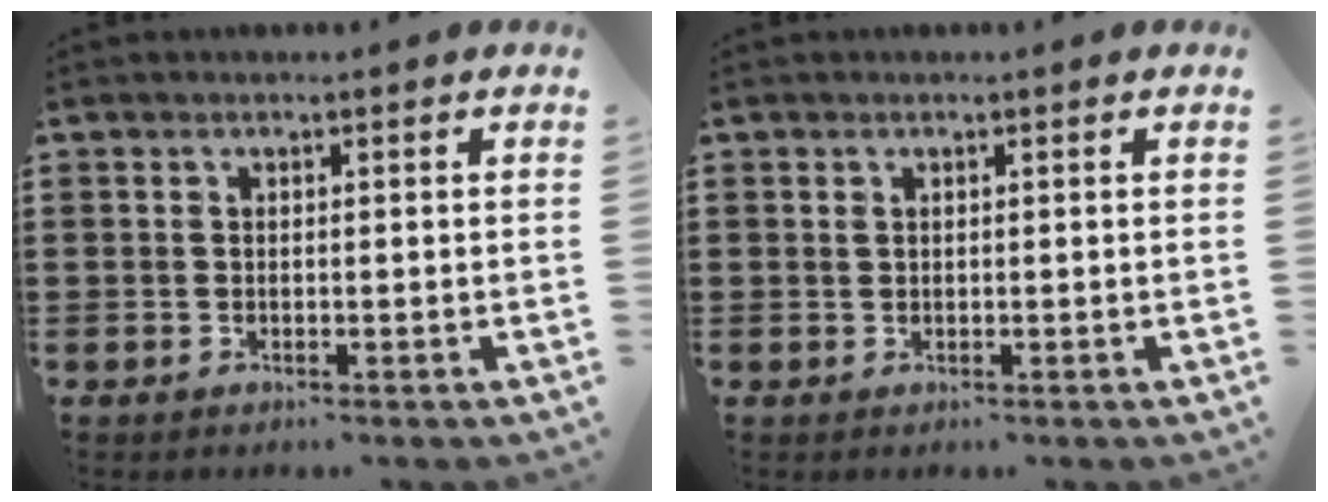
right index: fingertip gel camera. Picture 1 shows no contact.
{"total": 0.6, "force": [0.3, 0.4, 0.2], "torque": [-0.005, 0.003, 0.007]}